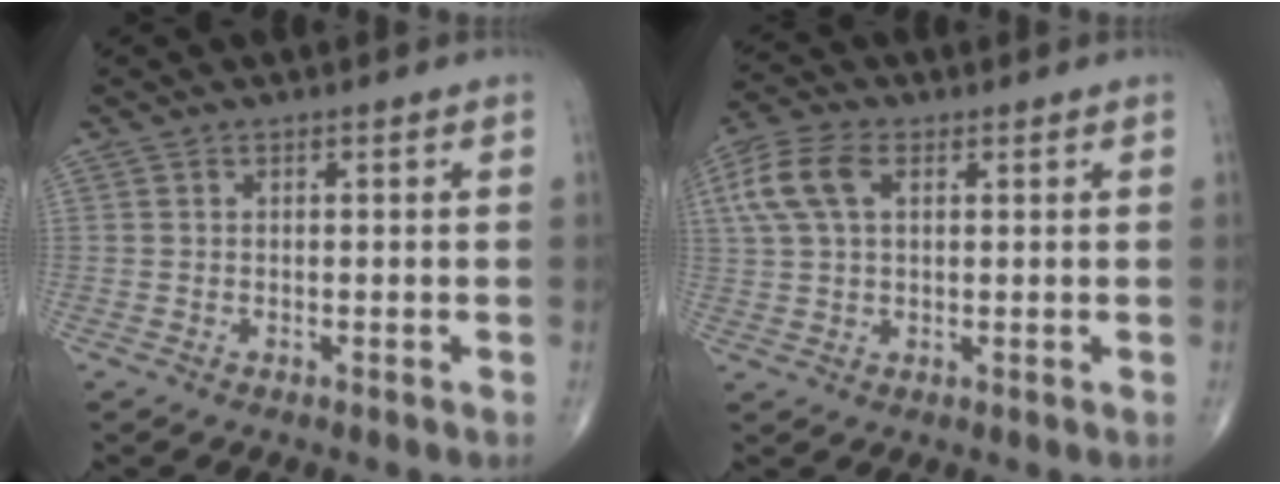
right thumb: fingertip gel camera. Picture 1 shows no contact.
{"total": 8.6, "force": [2.6, 5.0, 6.5], "torque": [-0.150, 0.019, 0.049]}